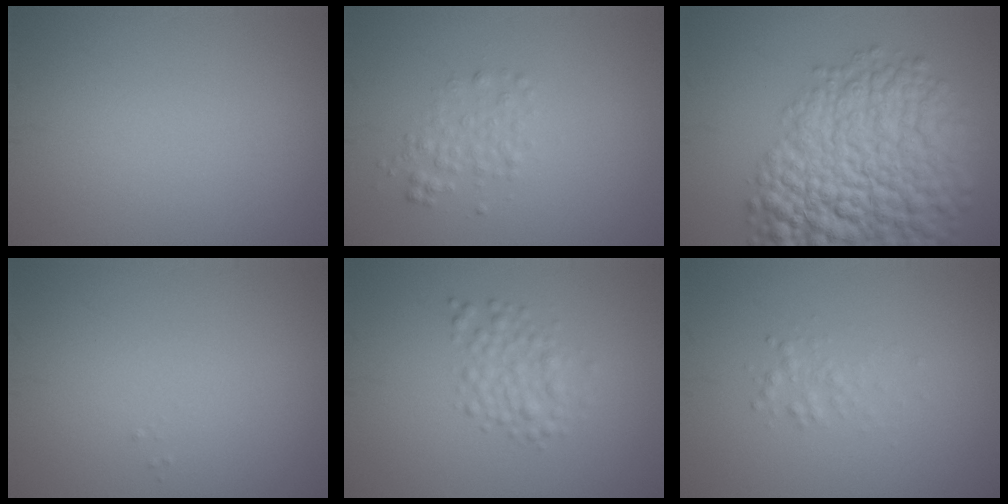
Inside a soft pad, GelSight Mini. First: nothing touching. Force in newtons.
{"total": 1.8, "press": 1.8, "slide": 0.0}
{"total": 13.3, "press": 13.3, "slide": 0.5}
{"total": 0.0}
{"total": 2.4, "press": 2.4, "slide": 0.1}
{"total": 1.1, "press": 1.1, "slide": 0.1}